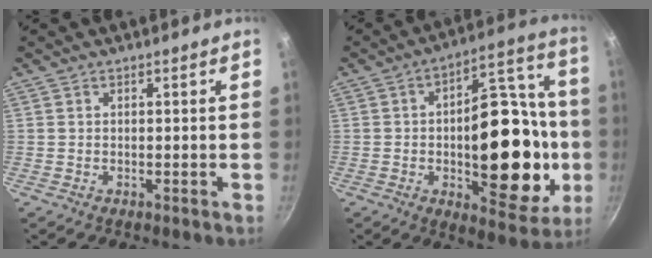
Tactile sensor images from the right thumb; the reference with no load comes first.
{"total": 25.3, "force": [-3.6, 13.3, 21.2], "torque": [-0.228, 0.044, -0.051]}